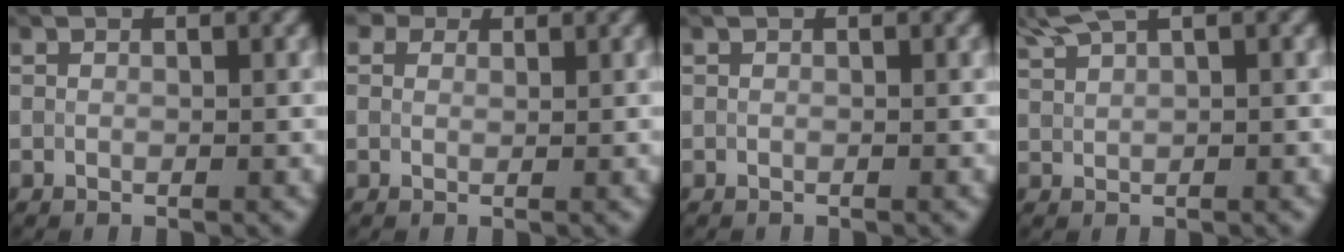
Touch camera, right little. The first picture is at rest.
{"total": 3.0, "force": [1.9, 1.9, 1.3], "torque": [-0.025, 0.019, 0.000]}
{"total": 0.0}
{"total": 3.3, "force": [2.9, 0.2, 1.6], "torque": [-0.044, 0.023, 0.063]}